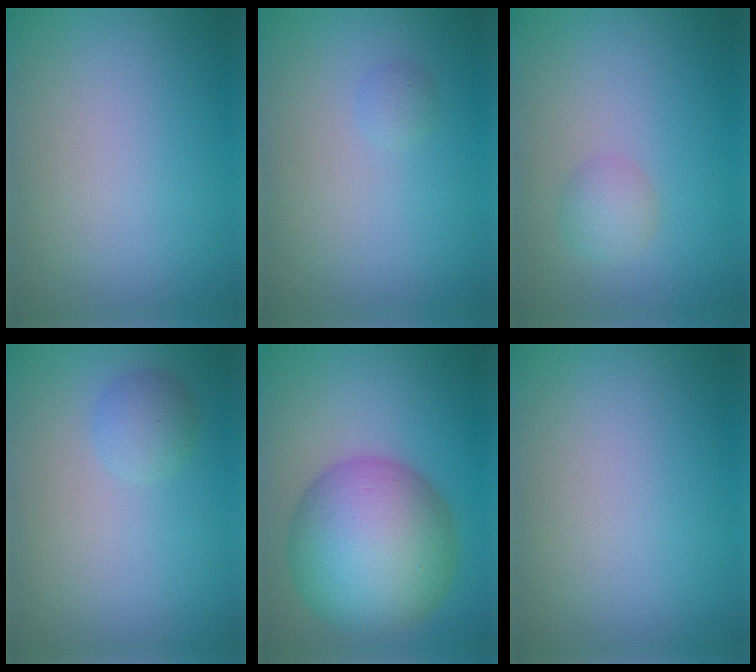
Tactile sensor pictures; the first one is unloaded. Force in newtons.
{"total": 0.8, "press": 0.8, "slide": 0.0}
{"total": 1.7, "press": 1.7, "slide": 0.0}
{"total": 1.7, "press": 1.7, "slide": 0.1}
{"total": 11.6, "press": 11.6, "slide": 0.3}
{"total": 0.0}